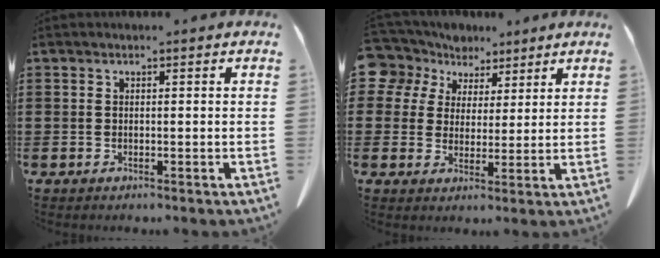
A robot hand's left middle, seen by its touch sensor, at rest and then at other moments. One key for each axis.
{"total": 6.9, "fx": 4.5, "fy": 5.1, "fz": 1.0, "tx": -0.059, "ty": -0.007, "tz": 0.086}